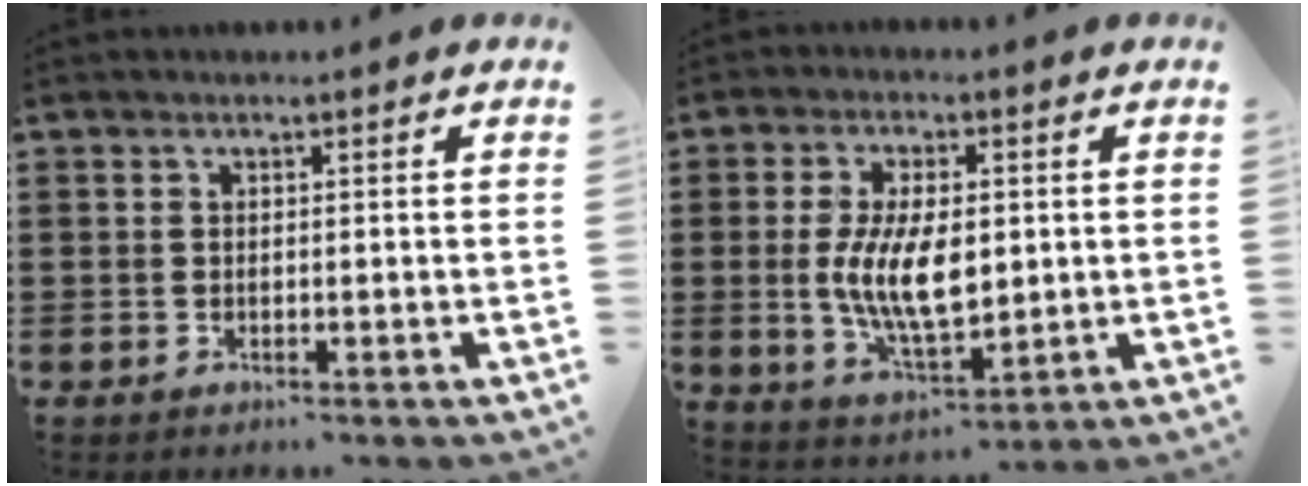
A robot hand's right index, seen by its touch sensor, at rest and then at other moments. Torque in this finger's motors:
{"motor_torque": [2.07, 0.07, 0.45, 0.21]}